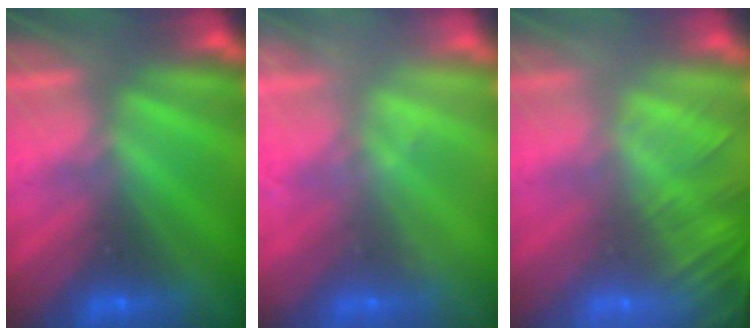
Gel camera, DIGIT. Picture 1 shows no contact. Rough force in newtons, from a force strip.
{"total": 2.2}
{"total": 9.7}